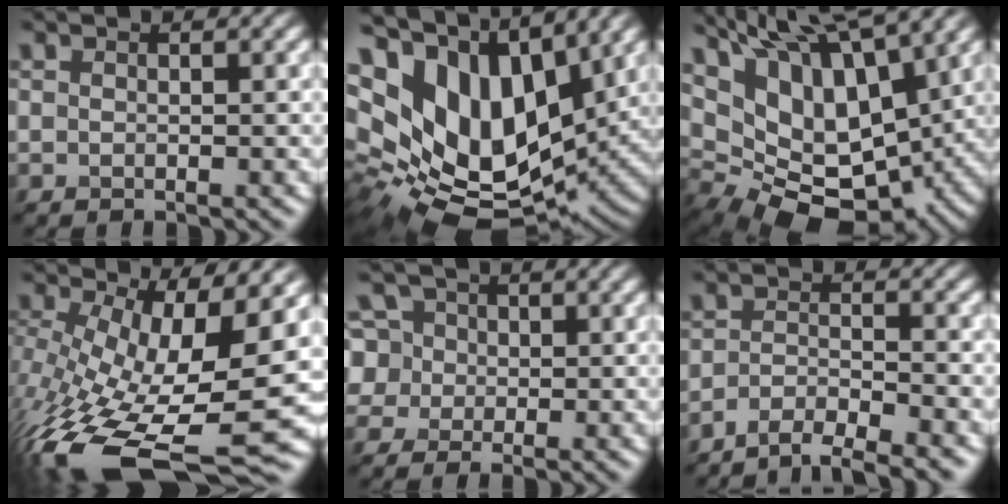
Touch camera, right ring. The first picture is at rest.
{"total": 16.9, "force": [5.6, 10.0, 12.4], "torque": [-0.270, 0.008, 0.109]}
{"total": 15.2, "force": [7.2, 7.6, 11.0], "torque": [-0.210, 0.040, 0.147]}
{"total": 16.6, "force": [-4.7, 6.4, 14.5], "torque": [-0.274, -0.026, -0.073]}
{"total": 6.1, "force": [1.9, 5.2, 2.5], "torque": [-0.050, 0.033, 0.008]}
{"total": 3.2, "force": [-2.8, 0.5, 1.5], "torque": [-0.025, 0.002, -0.057]}